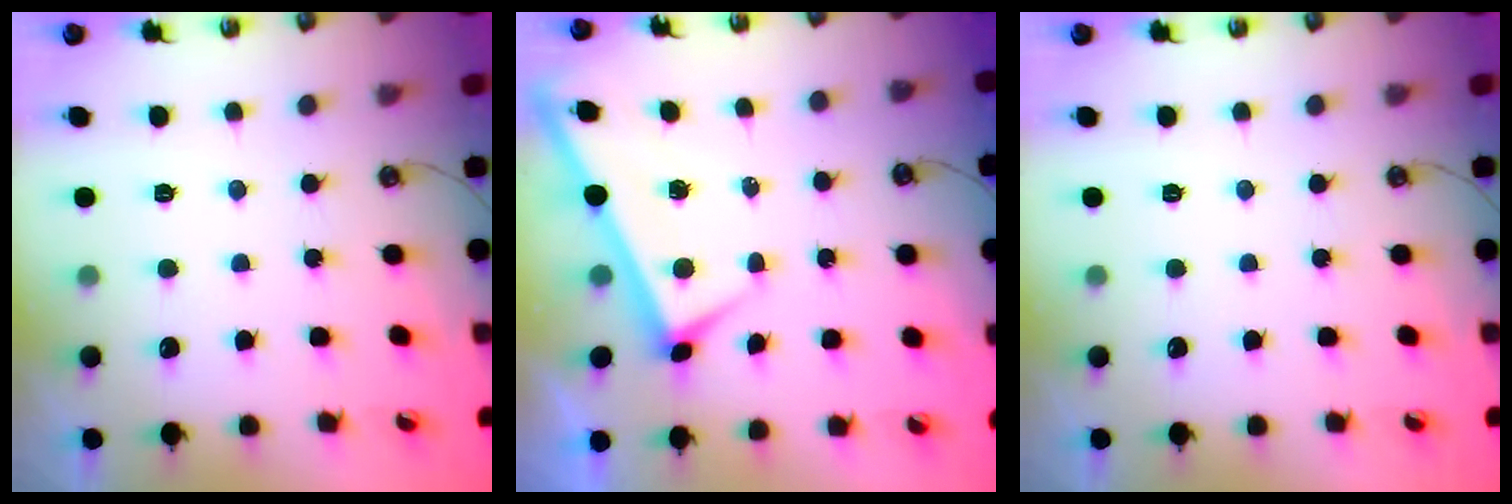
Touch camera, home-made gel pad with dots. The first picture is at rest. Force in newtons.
{"total": 1.8, "press": 1.8, "slide": 0.2}
{"total": 0.0}